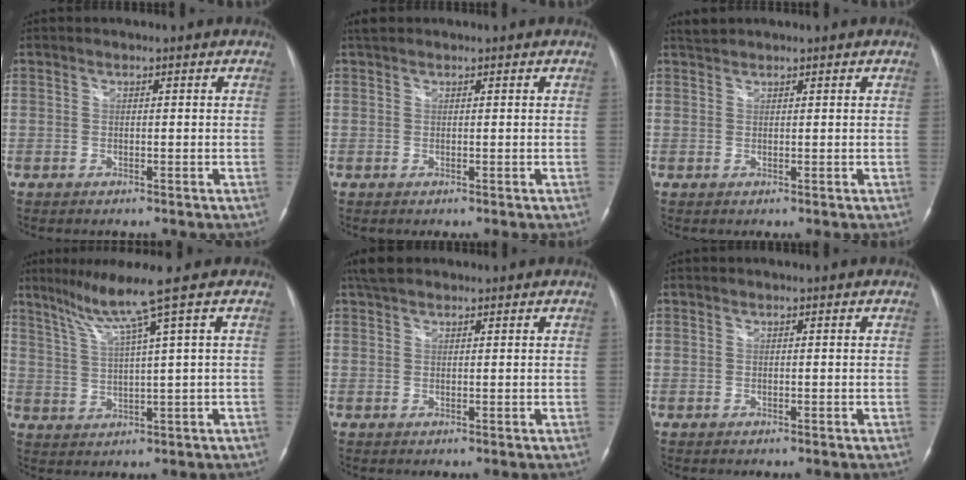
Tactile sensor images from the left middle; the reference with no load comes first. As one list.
[{"total": 1.3, "force": [1.1, 0.5, 0.4], "torque": [-0.014, 0.017, 0.023]}, {"total": 1.3, "force": [1.3, 0.1, 0.0], "torque": [-0.010, 0.009, 0.031]}, {"total": 7.7, "force": [4.3, -2.1, 6.1], "torque": [-0.117, 0.012, 0.081]}, {"total": 3.4, "force": [2.8, 1.3, 1.4], "torque": [-0.033, 0.019, 0.052]}, {"total": 0.0}]